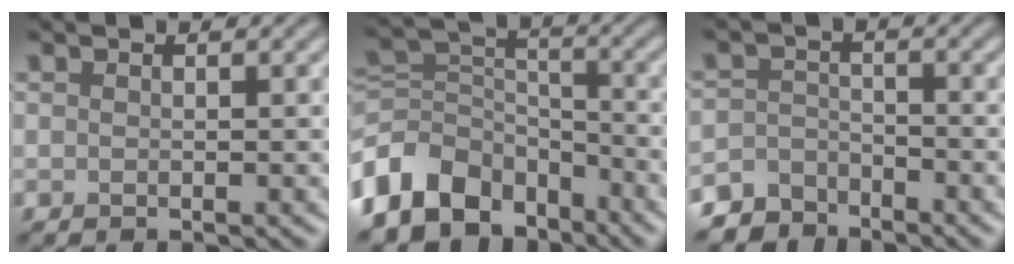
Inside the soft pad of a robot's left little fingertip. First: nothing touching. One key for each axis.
{"total": 9.4, "fx": -5.8, "fy": 6.4, "fz": 3.9, "tx": -0.080, "ty": -0.003, "tz": -0.121}
{"total": 4.0, "fx": -3.7, "fy": 1.5, "fz": 0.2, "tx": 0.006, "ty": -0.004, "tz": -0.074}